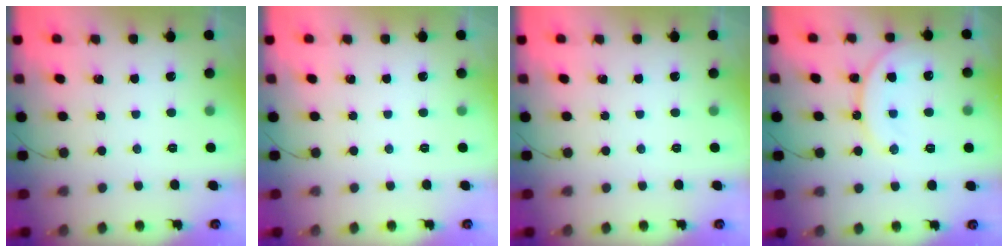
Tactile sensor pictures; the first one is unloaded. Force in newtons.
{"total": 0.0}
{"total": 0.0}
{"total": 15.2, "press": 15.1, "slide": 1.8}